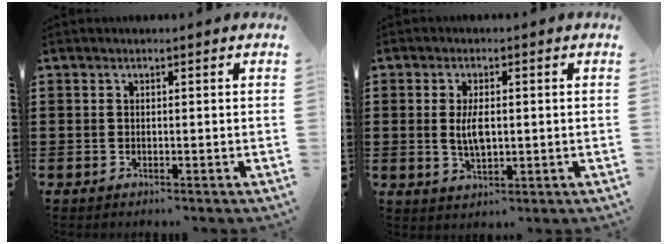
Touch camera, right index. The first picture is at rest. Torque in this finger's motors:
{"motor_torque": [2.14, 0.00, 0.19, 0.10]}